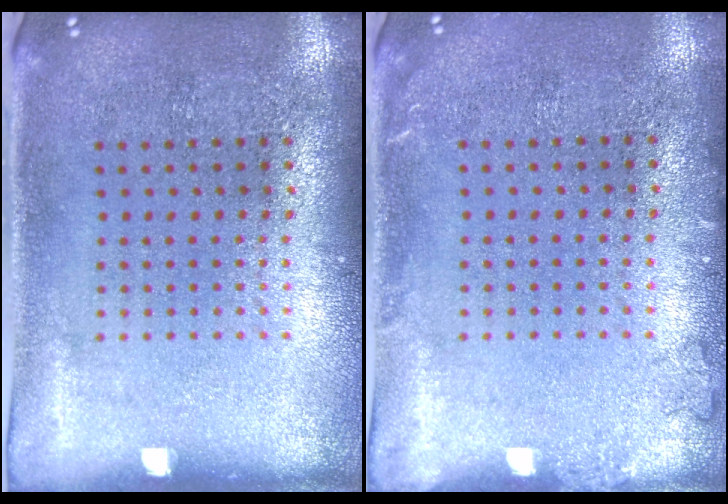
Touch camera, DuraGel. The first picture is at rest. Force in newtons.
{"total": 1.0, "press": 1.0, "slide": 0.1}